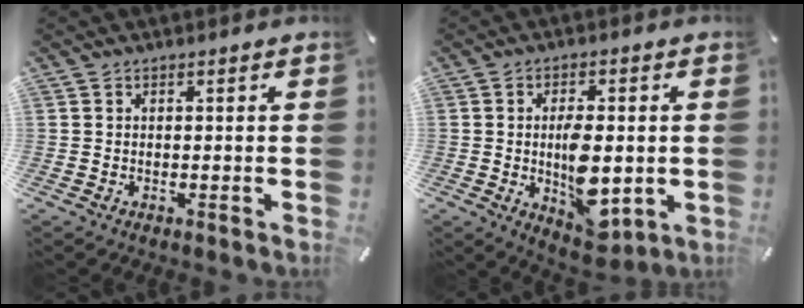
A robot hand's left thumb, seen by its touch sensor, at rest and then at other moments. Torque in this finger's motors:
{"motor_torque": [0.63, 2.74, 0.62, 0.54, 0.38]}